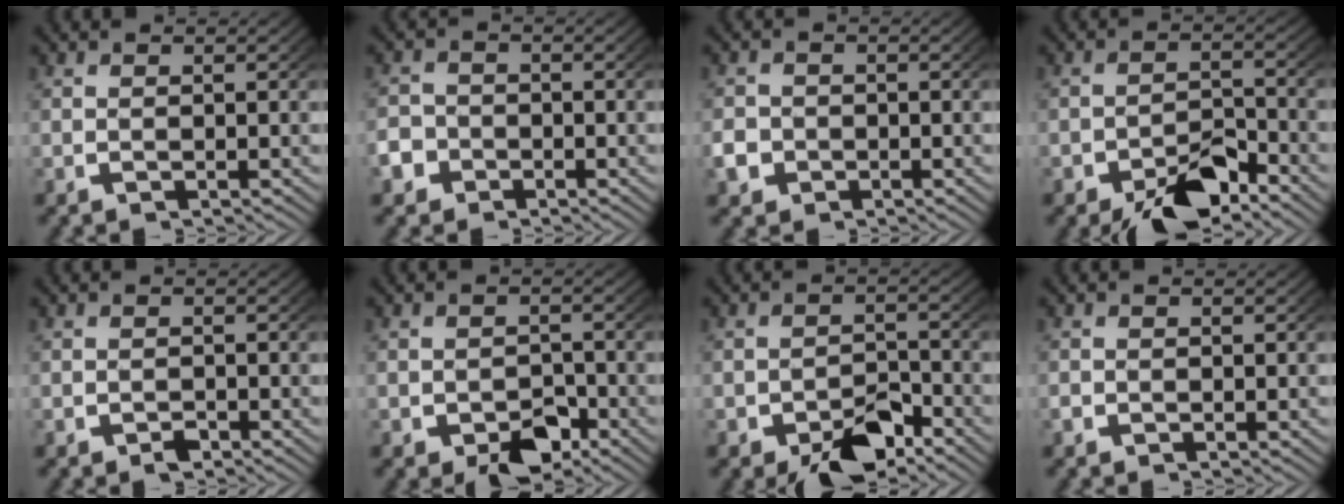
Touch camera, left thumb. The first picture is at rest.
{"total": 3.2, "force": [-1.8, 2.6, 0.4], "torque": [-0.015, -0.010, -0.032]}
{"total": 2.8, "force": [-1.1, 2.4, 0.8], "torque": [-0.023, -0.009, -0.019]}
{"total": 5.3, "force": [-3.4, 2.4, 3.3], "torque": [-0.047, -0.018, -0.053]}
{"total": 1.1, "force": [-0.8, 0.6, 0.4], "torque": [-0.006, -0.006, -0.014]}
{"total": 3.6, "force": [-1.9, 2.4, 1.9], "torque": [-0.029, -0.023, -0.025]}
{"total": 4.8, "force": [-3.0, 2.5, 2.9], "torque": [-0.044, -0.022, -0.044]}
{"total": 0.8, "force": [-0.4, 0.7, 0.2], "torque": [-0.007, -0.004, -0.010]}